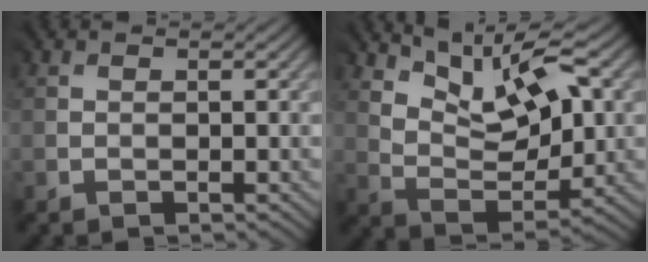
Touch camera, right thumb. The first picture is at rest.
{"total": 9.5, "force": [6.2, 3.4, 6.4], "torque": [-0.120, -0.006, 0.106]}